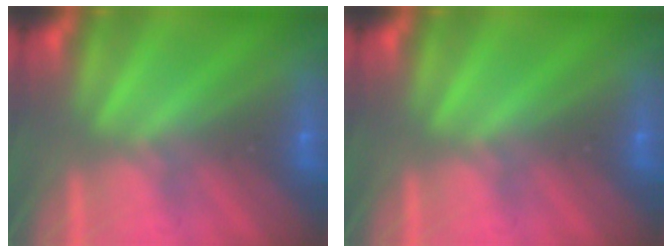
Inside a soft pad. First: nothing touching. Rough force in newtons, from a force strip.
{"total": 0.0}